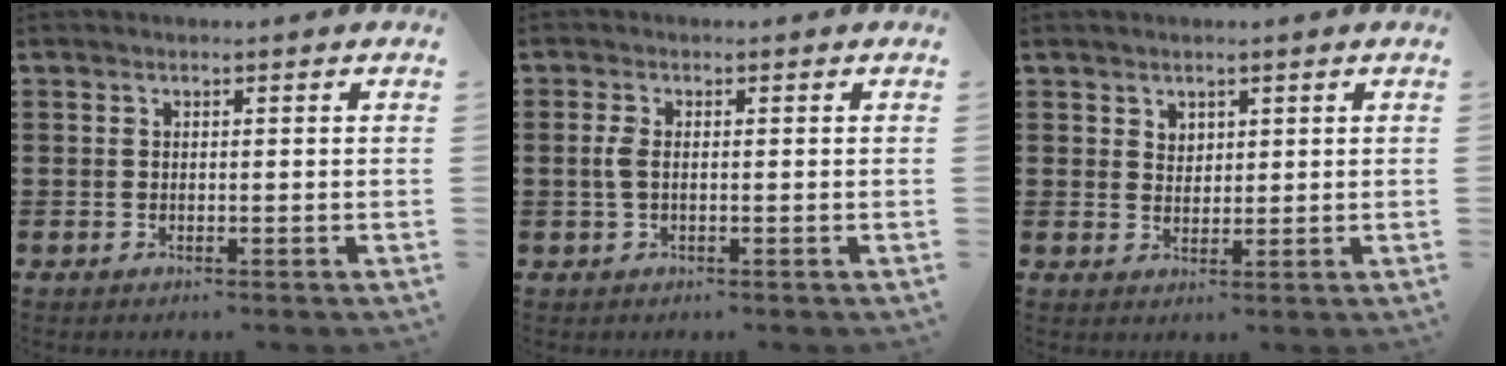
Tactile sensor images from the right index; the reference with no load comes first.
{"total": 2.6, "force": [-0.1, 1.1, 2.3], "torque": [-0.060, -0.003, -0.008]}
{"total": 2.0, "force": [1.5, 1.3, 0.2], "torque": [-0.008, 0.006, 0.030]}